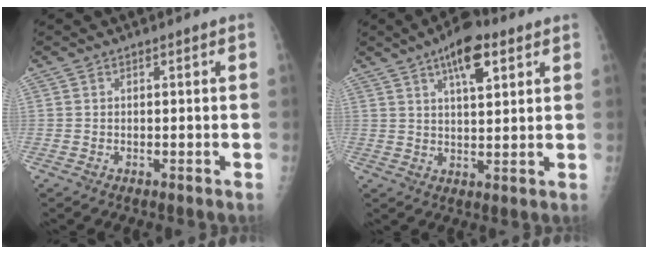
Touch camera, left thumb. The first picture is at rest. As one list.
[{"total": 9.1, "force": [4.7, 3.4, 7.0], "torque": [-0.097, -0.014, 0.074]}]